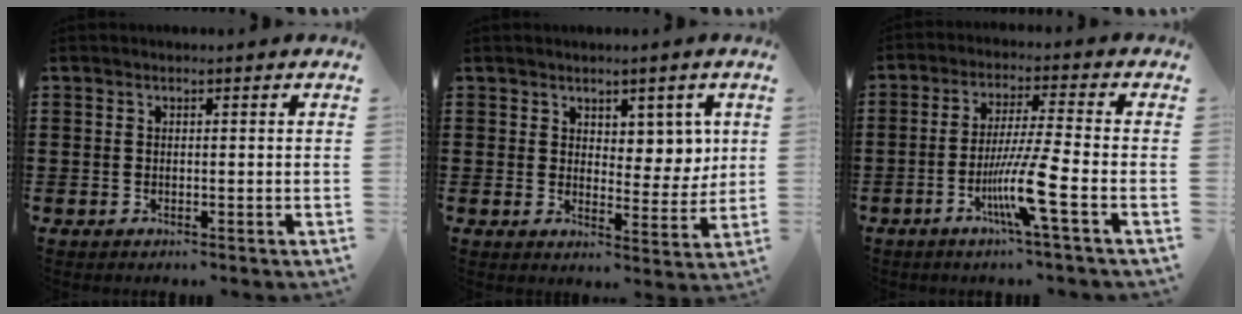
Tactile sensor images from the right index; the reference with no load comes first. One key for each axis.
{"total": 4.7, "fx": 3.0, "fy": 3.3, "fz": 1.5, "tx": -0.030, "ty": -0.004, "tz": 0.053}
{"total": 9.1, "fx": -3.8, "fy": -0.4, "fz": 8.3, "tx": -0.164, "ty": -0.018, "tz": -0.074}